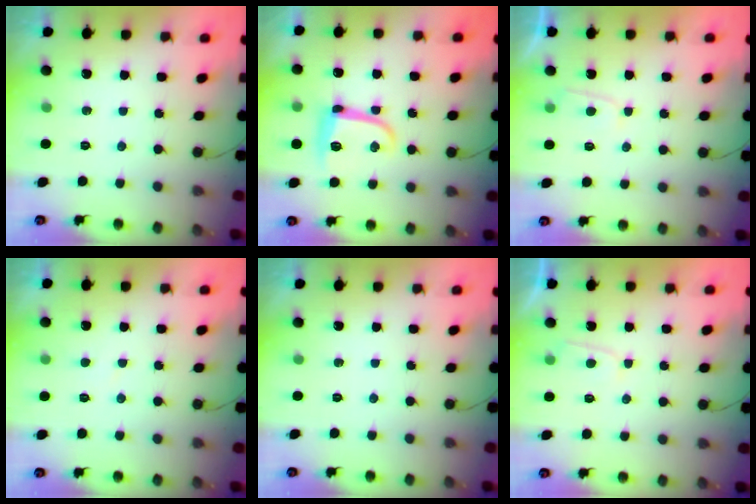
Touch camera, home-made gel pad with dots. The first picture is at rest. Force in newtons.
{"total": 10.1, "press": 10.1, "slide": 0.4}
{"total": 2.9, "press": 2.9, "slide": 0.3}
{"total": 1.6, "press": 1.6, "slide": 0.2}
{"total": 0.0}
{"total": 2.9, "press": 2.9, "slide": 0.3}